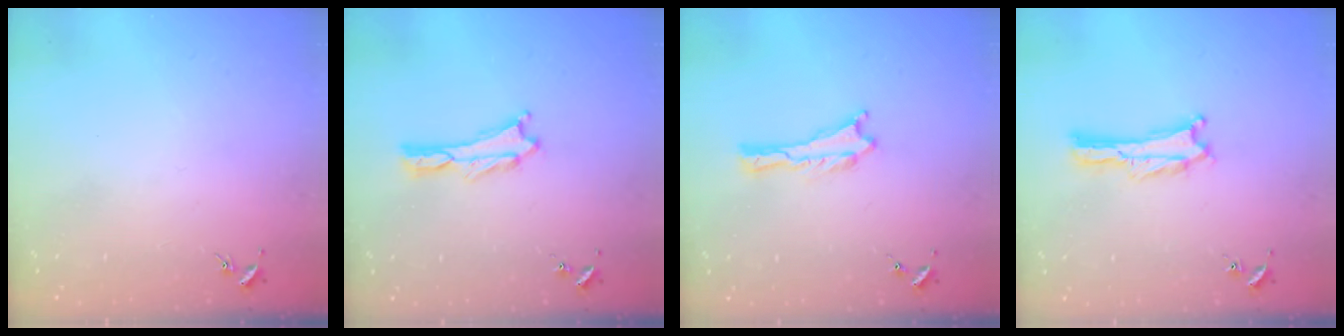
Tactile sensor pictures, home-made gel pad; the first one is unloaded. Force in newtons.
{"total": 0.5, "press": 0.5, "slide": 0.2}
{"total": 0.0}
{"total": 0.0}